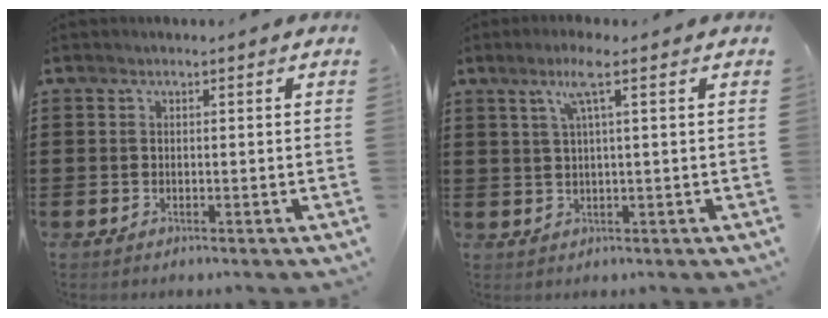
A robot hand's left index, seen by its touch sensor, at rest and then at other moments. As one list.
[{"total": 4.7, "force": [2.0, -0.1, 4.2], "torque": [-0.088, 0.002, 0.031]}]